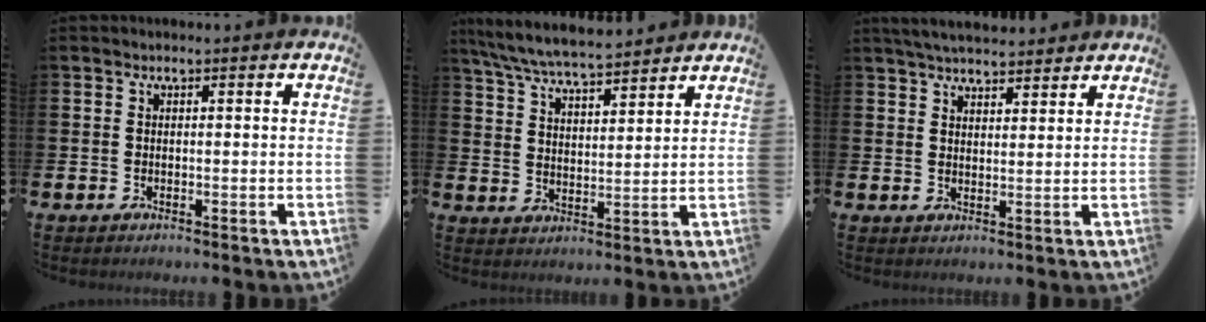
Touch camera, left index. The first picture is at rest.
{"total": 7.0, "force": [6.7, 0.7, 2.0], "torque": [-0.064, -0.031, 0.120]}
{"total": 4.3, "force": [4.2, 0.7, 0.6], "torque": [-0.018, -0.017, 0.077]}